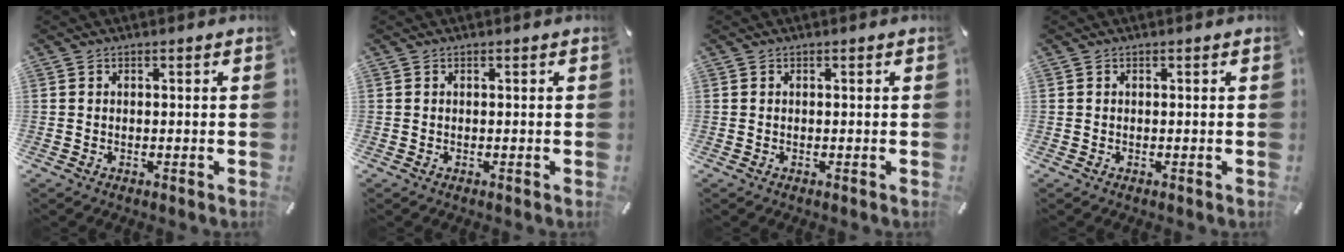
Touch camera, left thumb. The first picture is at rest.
{"total": 0.0}
{"total": 0.0}
{"total": 0.0}